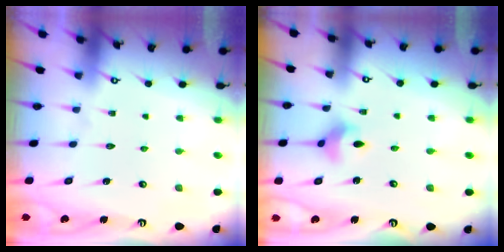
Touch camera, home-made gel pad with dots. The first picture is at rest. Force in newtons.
{"total": 5.6, "press": 5.4, "slide": 1.3}